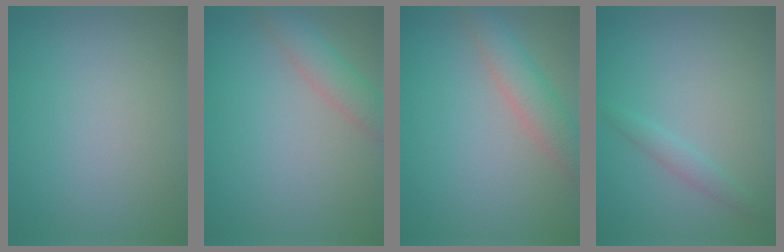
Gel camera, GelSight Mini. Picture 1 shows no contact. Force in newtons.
{"total": 3.0, "press": 3.0, "slide": 0.2}
{"total": 3.9, "press": 3.9, "slide": 0.1}
{"total": 1.3, "press": 1.3, "slide": 0.1}